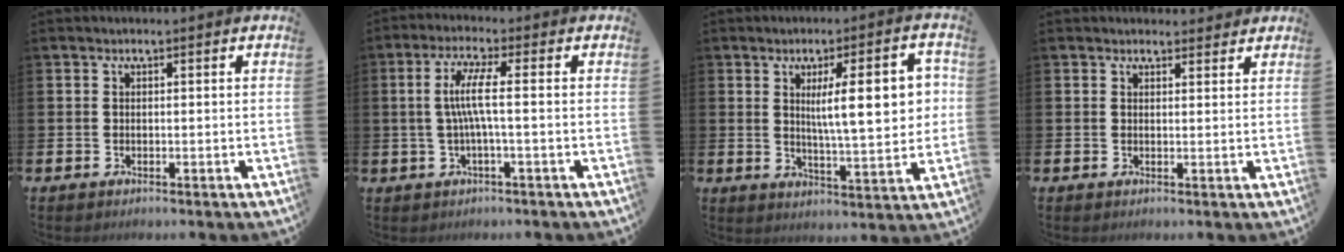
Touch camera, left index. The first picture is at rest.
{"total": 5.5, "force": [0.1, 0.5, 5.4], "torque": [-0.105, 0.003, -0.001]}
{"total": 10.9, "force": [2.8, 2.8, 10.1], "torque": [-0.146, -0.007, 0.036]}
{"total": 1.9, "force": [1.8, 0.6, -0.1], "torque": [0.011, -0.007, 0.032]}